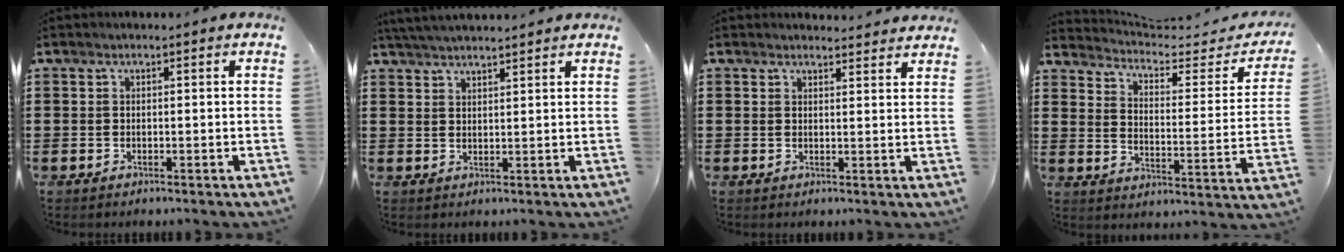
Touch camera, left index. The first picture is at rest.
{"total": 3.3, "force": [3.2, -0.2, 0.8], "torque": [-0.024, -0.005, 0.061]}
{"total": 2.2, "force": [2.1, 0.3, 0.1], "torque": [0.000, -0.008, 0.039]}
{"total": 3.8, "force": [3.5, 0.7, 1.4], "torque": [-0.050, -0.026, 0.054]}